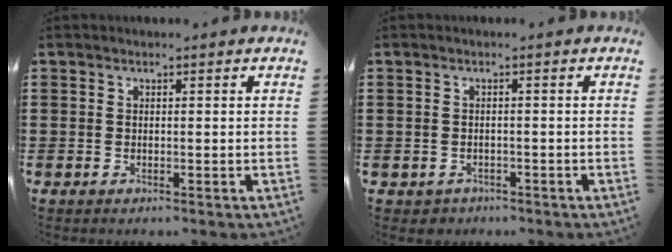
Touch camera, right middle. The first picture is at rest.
{"total": 0.8, "force": [-0.6, 0.5, -0.1], "torque": [-0.003, 0.003, -0.015]}